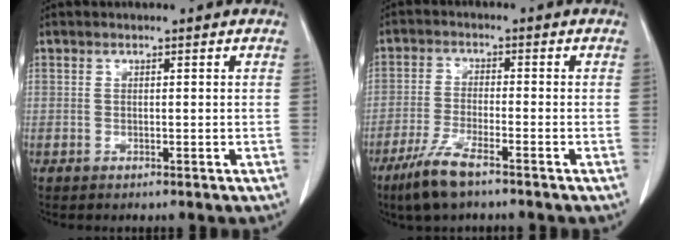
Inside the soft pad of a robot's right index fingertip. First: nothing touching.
{"total": 6.7, "force": [-4.6, 0.9, 4.7], "torque": [-0.105, -0.014, -0.085]}